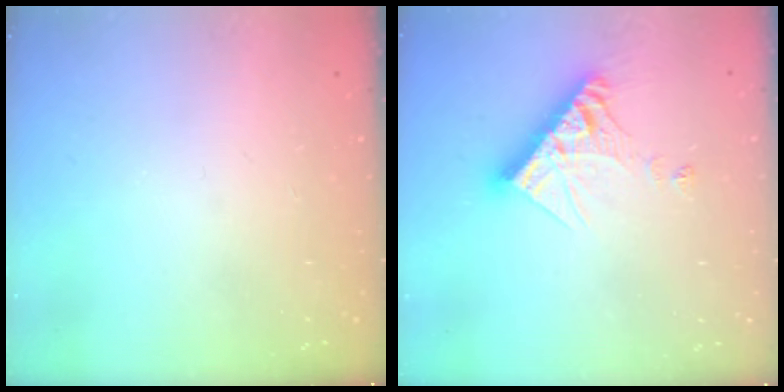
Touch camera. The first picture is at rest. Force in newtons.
{"total": 11.6, "press": 11.5, "slide": 1.1}